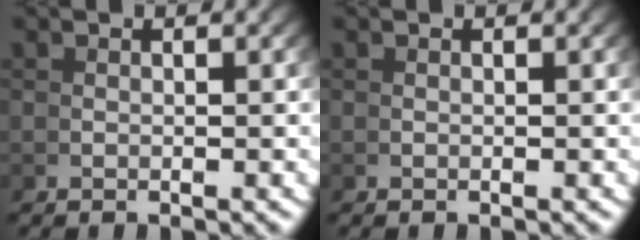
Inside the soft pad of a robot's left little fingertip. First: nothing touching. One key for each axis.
{"total": 0.0}